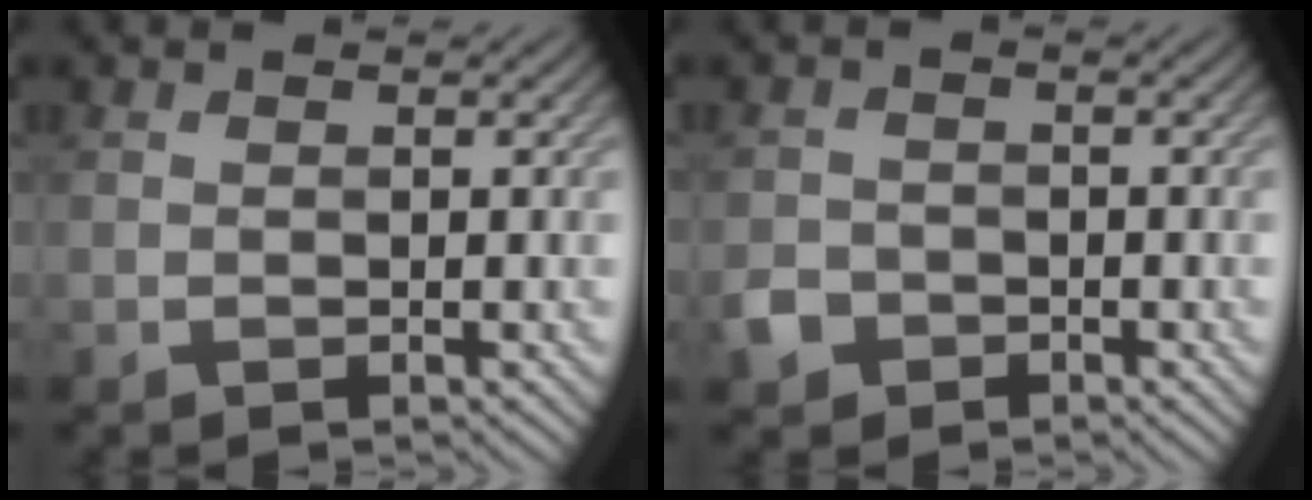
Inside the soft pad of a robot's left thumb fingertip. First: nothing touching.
{"total": 2.6, "force": [-1.5, 1.9, 0.8], "torque": [-0.018, -0.004, -0.035]}